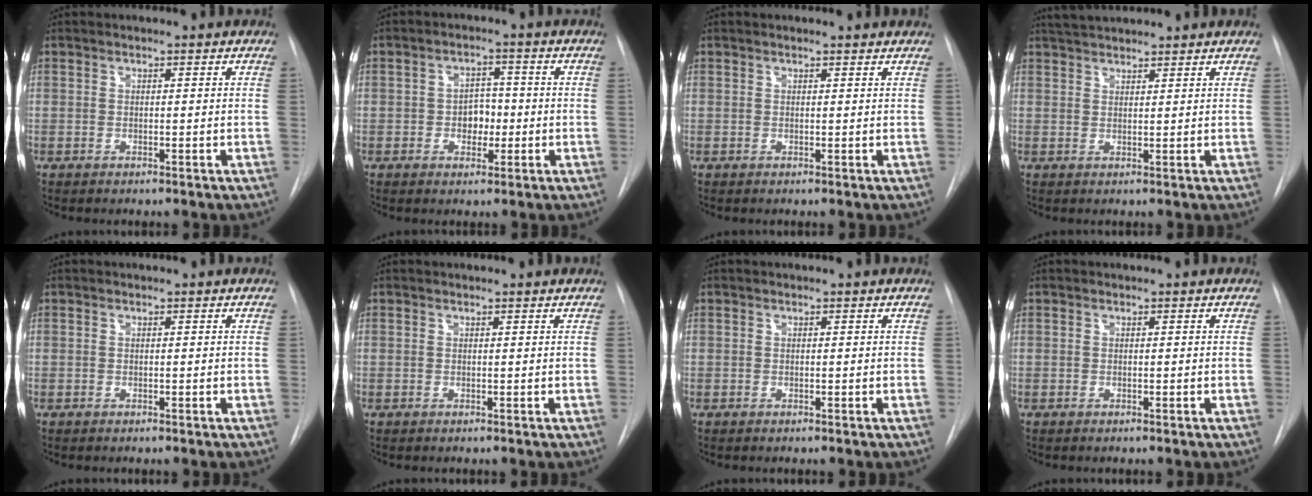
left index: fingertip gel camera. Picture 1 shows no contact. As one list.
[{"total": 3.9, "force": [-0.8, 2.8, 2.7], "torque": [-0.037, 0.008, -0.011]}, {"total": 1.8, "force": [1.8, 0.1, 0.3], "torque": [-0.012, 0.002, 0.014]}, {"total": 5.5, "force": [5.2, 0.4, 1.8], "torque": [-0.034, 0.035, 0.085]}, {"total": 0.0}, {"total": 1.1, "force": [1.1, 0.0, 0.1], "torque": [-0.008, 0.004, 0.012]}, {"total": 0.0}, {"total": 0.0}]